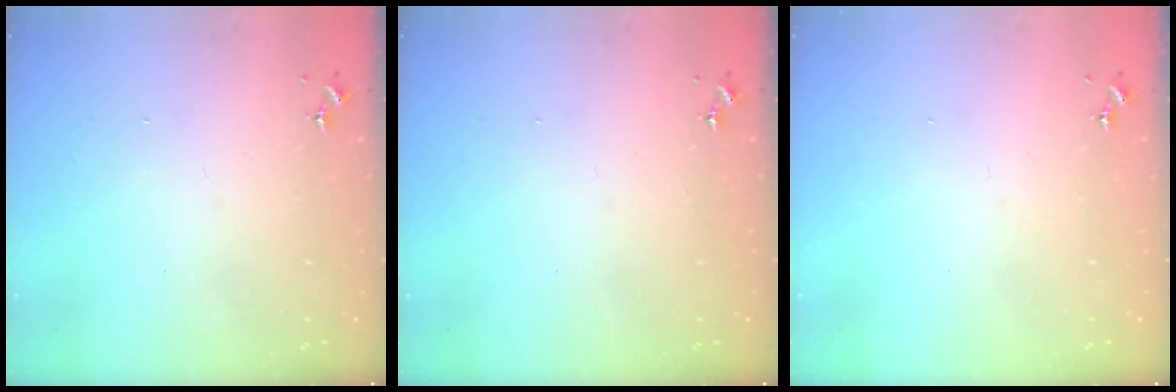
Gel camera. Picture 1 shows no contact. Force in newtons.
{"total": 0.0}
{"total": 0.0}